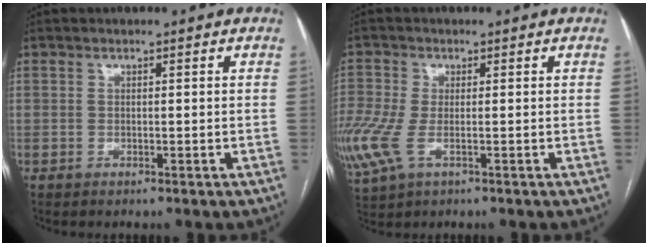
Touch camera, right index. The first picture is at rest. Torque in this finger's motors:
{"motor_torque": [1.89, -0.25, 1.05, 0.21]}